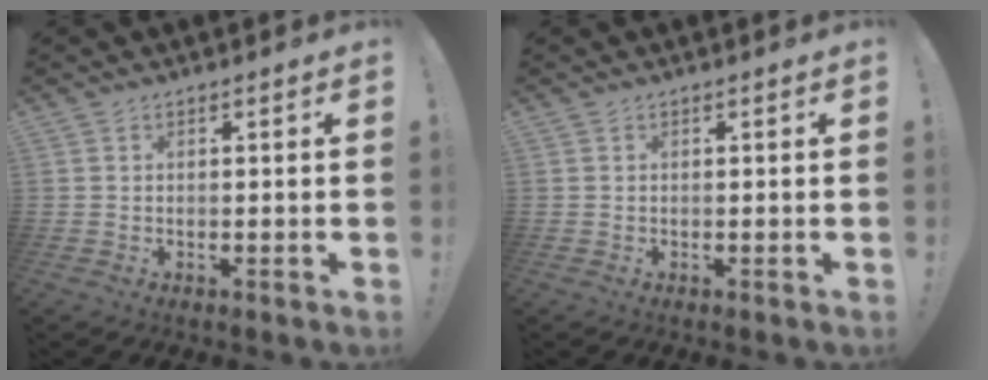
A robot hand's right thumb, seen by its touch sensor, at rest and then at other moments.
{"total": 0.0}